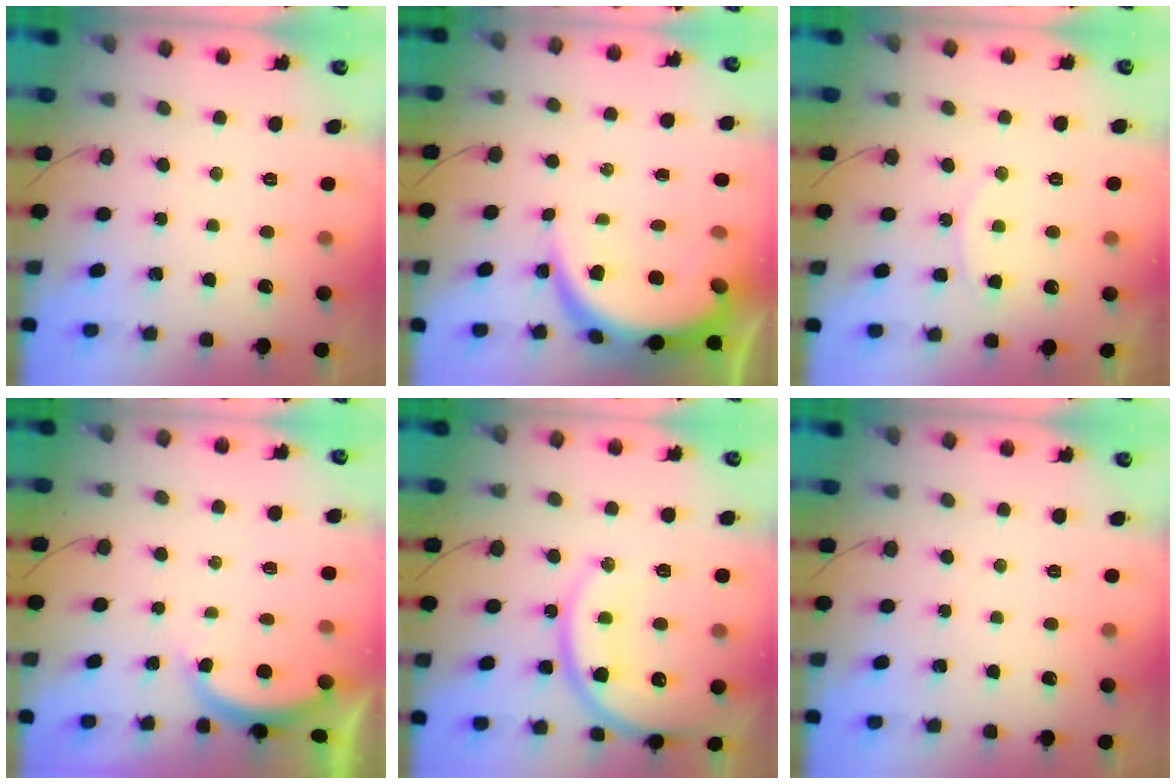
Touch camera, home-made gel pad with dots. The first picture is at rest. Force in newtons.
{"total": 9.6, "press": 9.6, "slide": 1.0}
{"total": 7.3, "press": 7.3, "slide": 0.3}
{"total": 3.5, "press": 3.4, "slide": 0.6}
{"total": 16.2, "press": 16.2, "slide": 1.3}
{"total": 0.0}